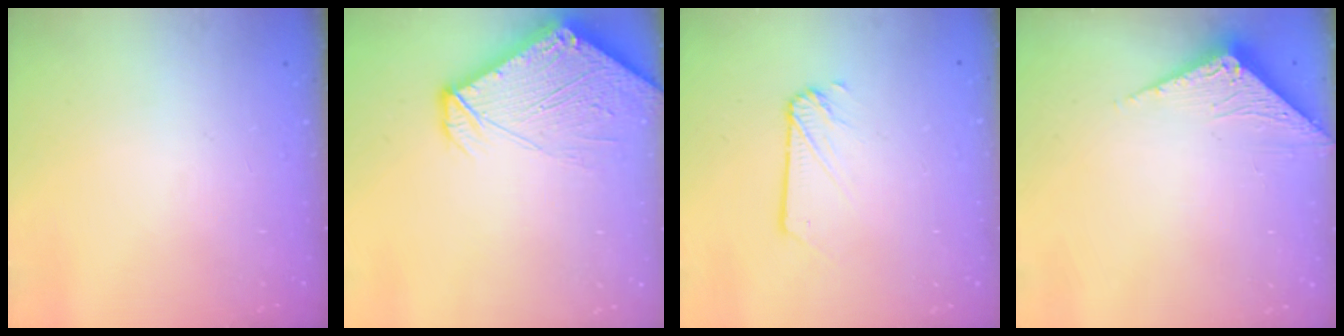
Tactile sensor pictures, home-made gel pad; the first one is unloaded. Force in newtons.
{"total": 11.1, "press": 11.0, "slide": 1.2}
{"total": 1.9, "press": 1.9, "slide": 0.3}
{"total": 3.4, "press": 3.4, "slide": 0.3}